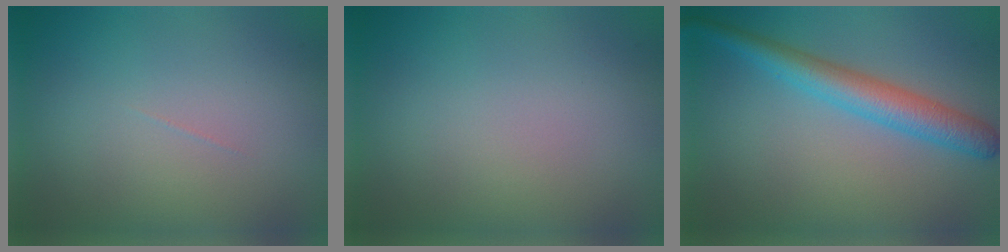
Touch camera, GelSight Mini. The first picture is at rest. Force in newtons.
{"total": 0.0}
{"total": 4.4, "press": 4.4, "slide": 0.1}